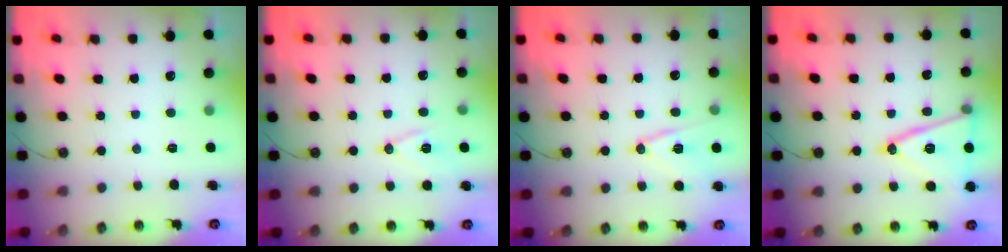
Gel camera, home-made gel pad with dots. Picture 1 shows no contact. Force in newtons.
{"total": 10.0, "press": 9.3, "slide": 3.6}
{"total": 12.1, "press": 11.7, "slide": 3.1}
{"total": 17.5, "press": 17.2, "slide": 3.4}